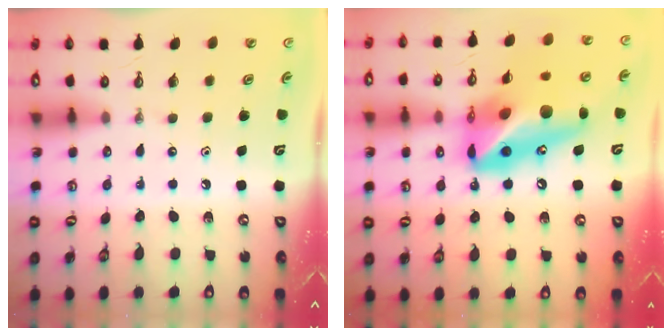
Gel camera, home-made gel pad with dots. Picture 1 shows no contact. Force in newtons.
{"total": 21.6, "press": 21.3, "slide": 3.3}